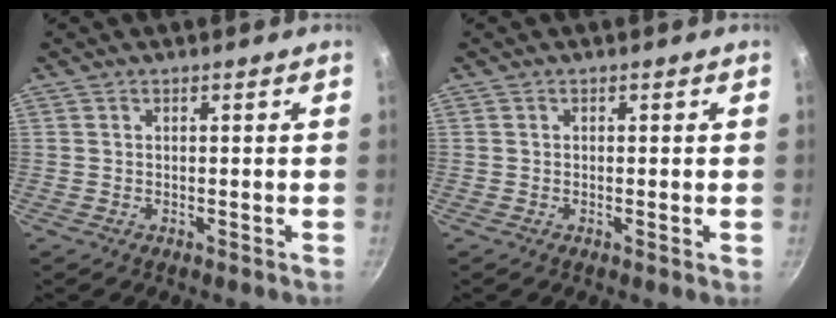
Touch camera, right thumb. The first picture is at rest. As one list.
[{"total": 0.8, "force": [-0.2, 0.1, 0.8], "torque": [-0.014, -0.001, -0.006]}]